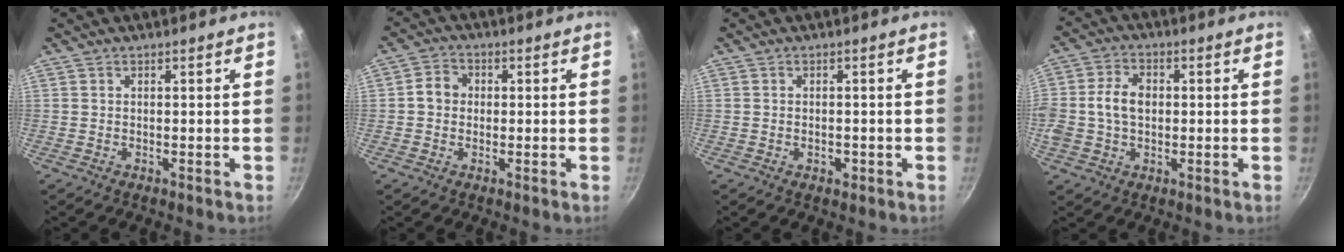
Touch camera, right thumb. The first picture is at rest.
{"total": 4.2, "force": [0.1, 3.7, 2.0], "torque": [-0.017, 0.012, -0.009]}
{"total": 1.8, "force": [-0.6, 1.2, 1.2], "torque": [-0.016, 0.002, -0.009]}
{"total": 8.7, "force": [0.2, 6.3, 6.0], "torque": [-0.108, 0.018, -0.006]}